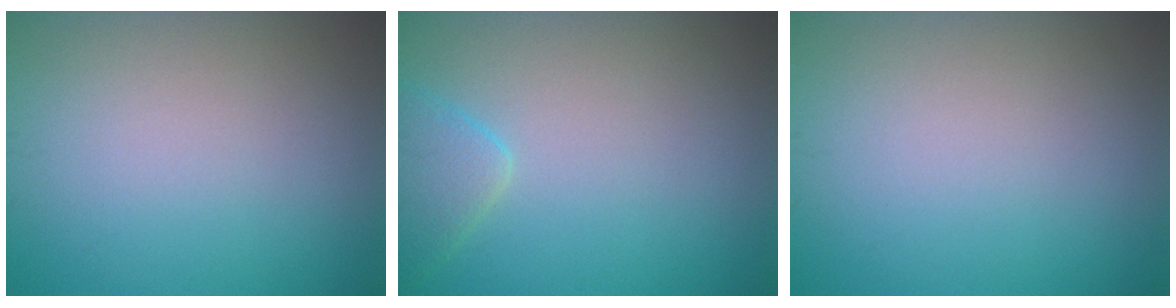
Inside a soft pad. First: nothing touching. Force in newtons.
{"total": 2.3, "press": 2.3, "slide": 0.2}
{"total": 0.0}